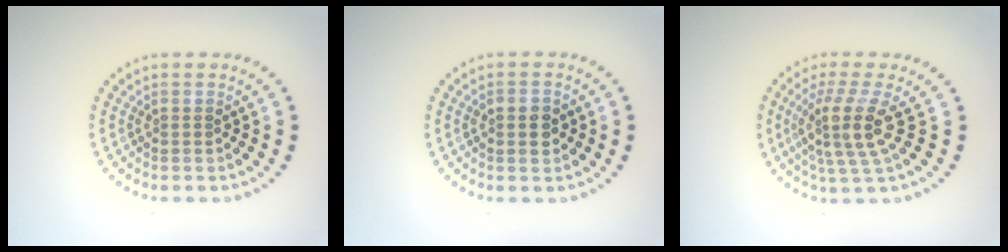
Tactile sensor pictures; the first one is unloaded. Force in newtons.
{"total": 2.5, "press": 2.5, "slide": 0.1}
{"total": 4.1, "press": 3.2, "slide": 2.6}